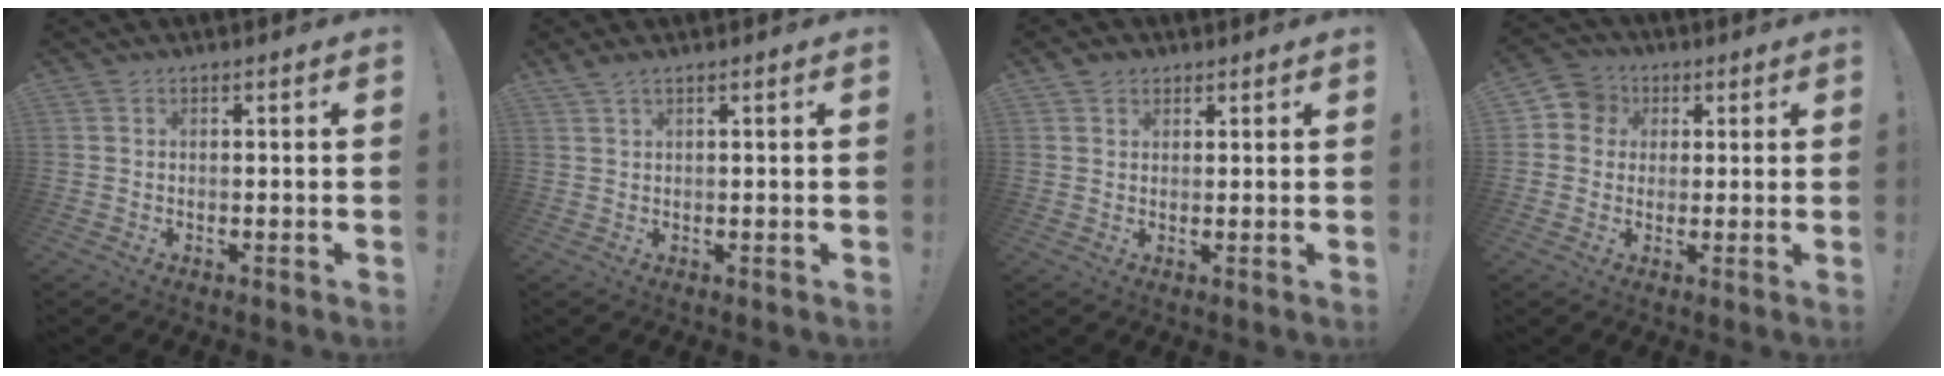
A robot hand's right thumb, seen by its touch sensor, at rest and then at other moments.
{"total": 1.5, "force": [1.0, 0.2, 1.1], "torque": [-0.031, 0.000, 0.020]}
{"total": 2.4, "force": [1.6, 1.7, 0.6], "torque": [-0.006, -0.006, 0.029]}
{"total": 6.5, "force": [1.3, 6.2, 1.6], "torque": [-0.025, 0.003, 0.026]}